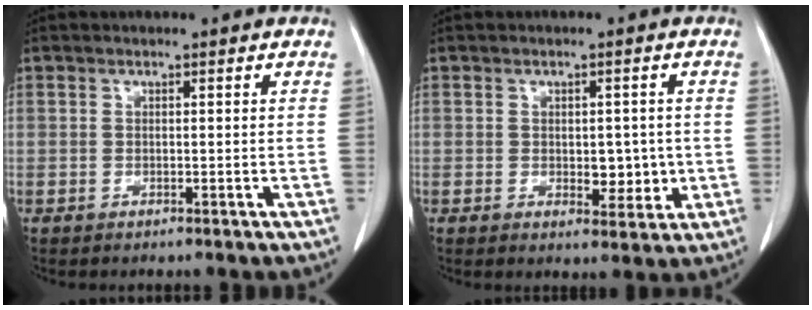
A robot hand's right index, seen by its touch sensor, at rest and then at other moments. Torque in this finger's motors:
{"motor_torque": [0.15, 0.17, 0.16, 0.04]}